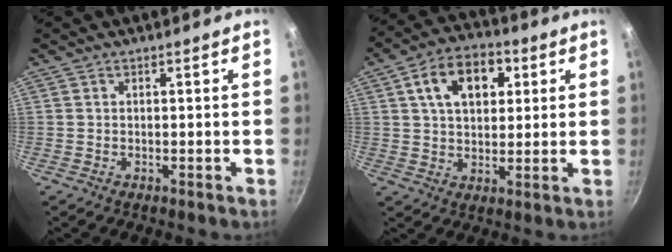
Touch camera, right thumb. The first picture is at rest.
{"total": 12.5, "force": [4.0, 8.2, 8.6], "torque": [-0.112, 0.006, 0.056]}